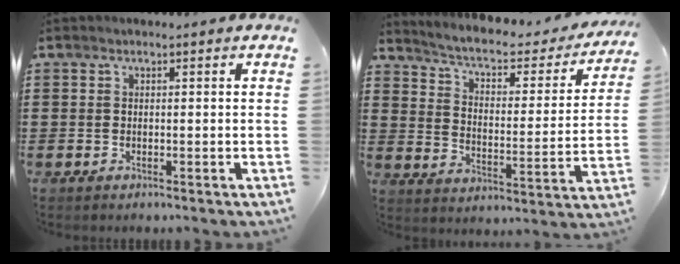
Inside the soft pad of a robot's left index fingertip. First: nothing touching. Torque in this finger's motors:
{"motor_torque": [1.51, -0.63, 0.16, 0.04]}